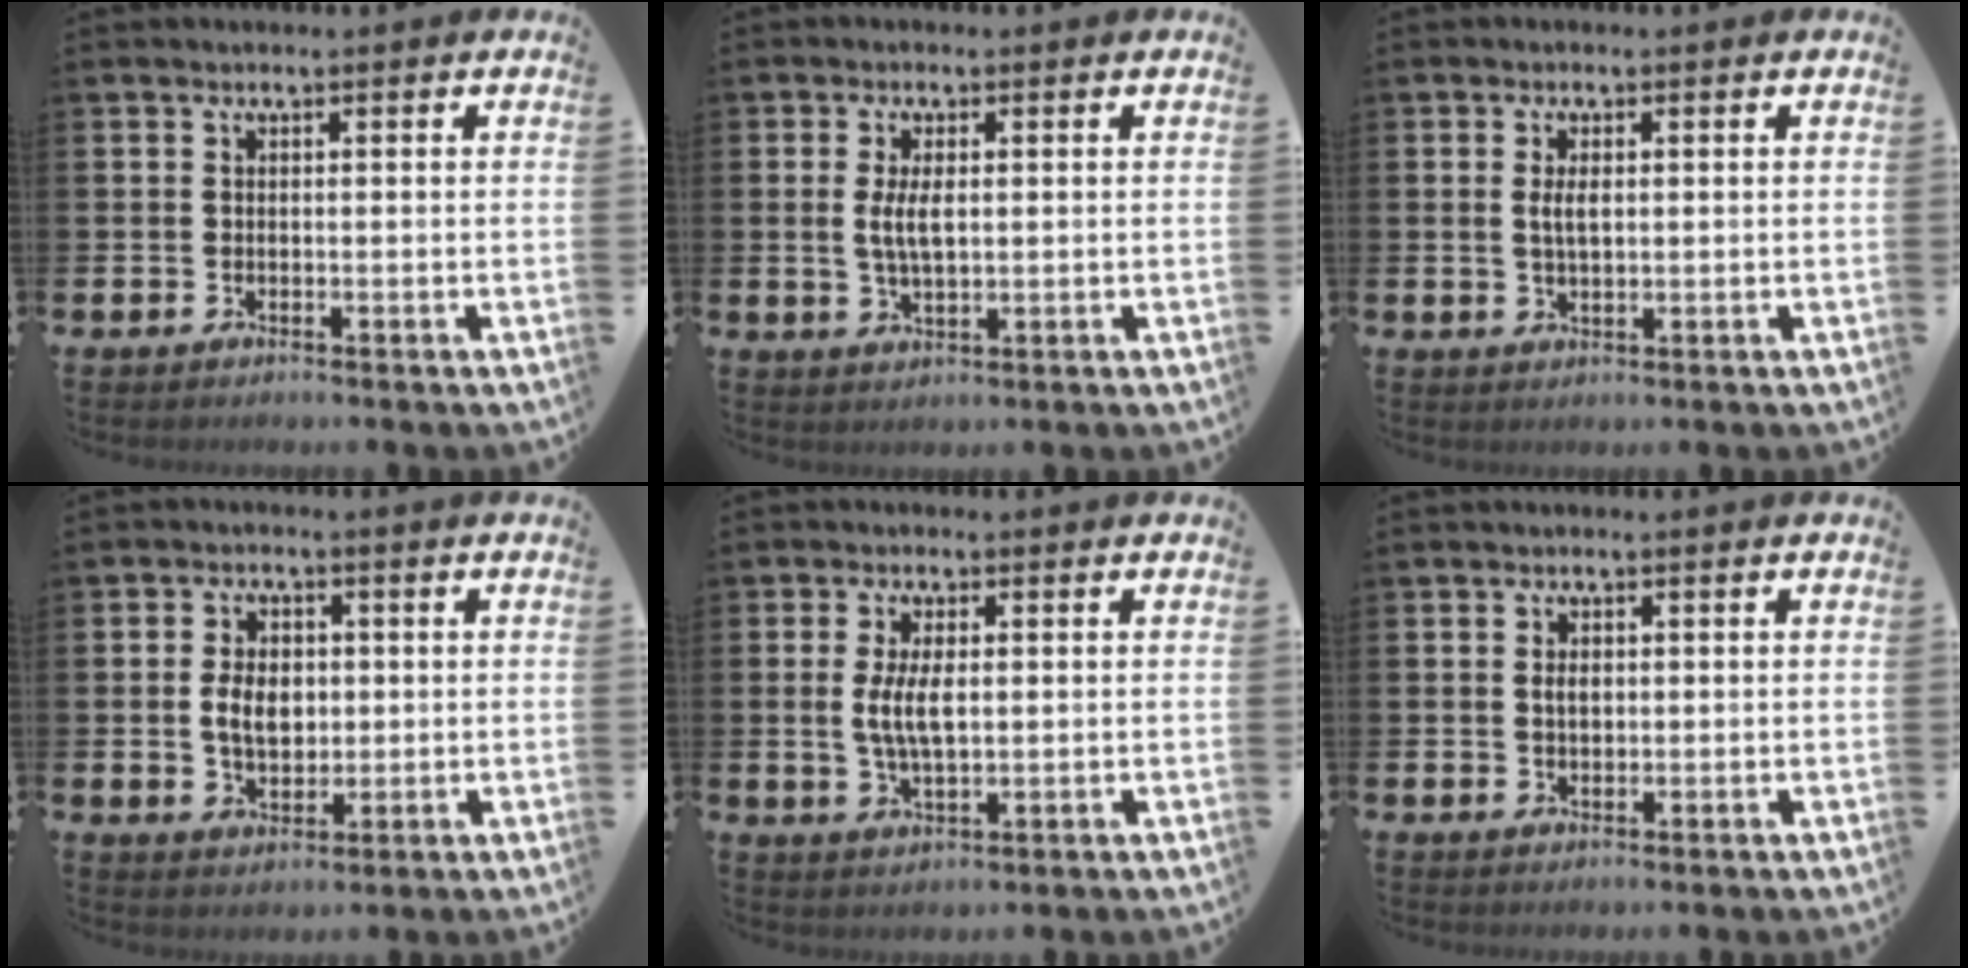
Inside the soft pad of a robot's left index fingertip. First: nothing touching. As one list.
[{"total": 3.8, "force": [0.8, 1.5, 3.4], "torque": [-0.061, 0.003, 0.010]}, {"total": 2.6, "force": [0.6, 1.1, 2.2], "torque": [-0.039, 0.003, 0.007]}, {"total": 4.9, "force": [0.6, 3.3, 3.6], "torque": [-0.059, 0.007, 0.004]}, {"total": 5.0, "force": [0.8, 2.2, 4.5], "torque": [-0.082, 0.004, 0.010]}, {"total": 1.7, "force": [0.4, 1.1, 1.2], "torque": [-0.010, 0.000, 0.003]}]